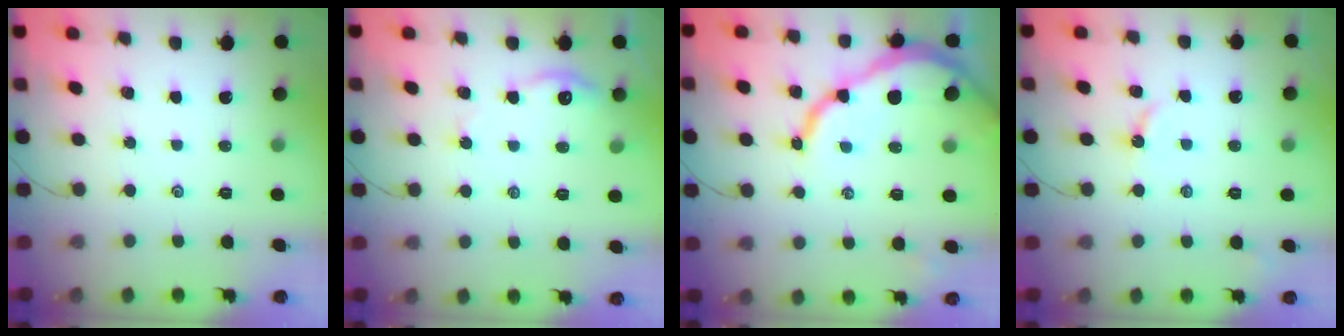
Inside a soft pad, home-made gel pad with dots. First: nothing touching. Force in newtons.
{"total": 4.0, "press": 4.0, "slide": 0.5}
{"total": 11.8, "press": 11.7, "slide": 1.5}
{"total": 2.6, "press": 2.6, "slide": 0.3}